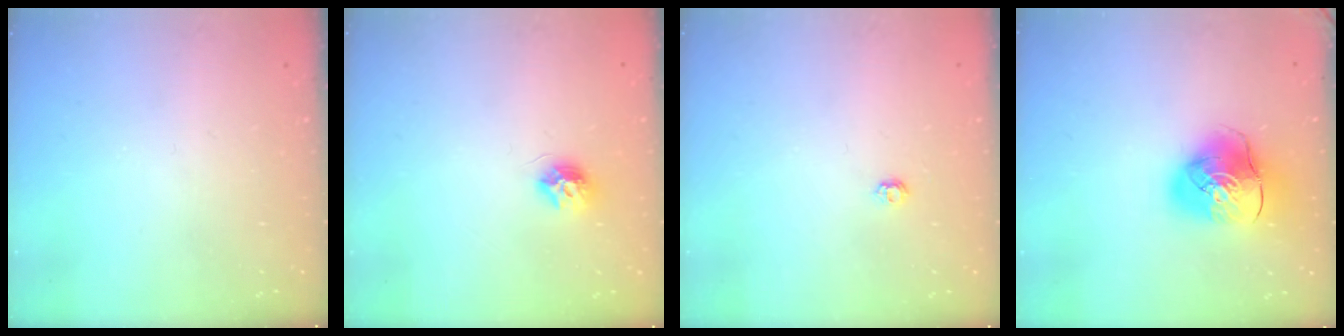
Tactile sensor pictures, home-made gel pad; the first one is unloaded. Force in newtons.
{"total": 8.2, "press": 8.2, "slide": 0.1}
{"total": 3.9, "press": 3.8, "slide": 0.6}
{"total": 13.0, "press": 12.9, "slide": 1.8}